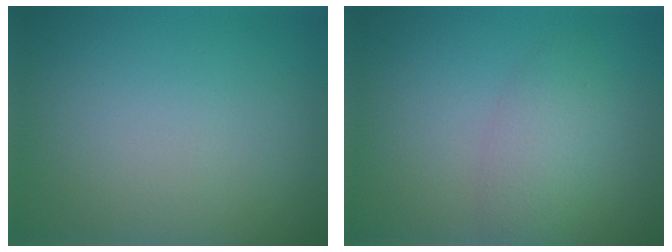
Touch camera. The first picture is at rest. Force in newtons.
{"total": 2.8, "press": 2.8, "slide": 0.1}